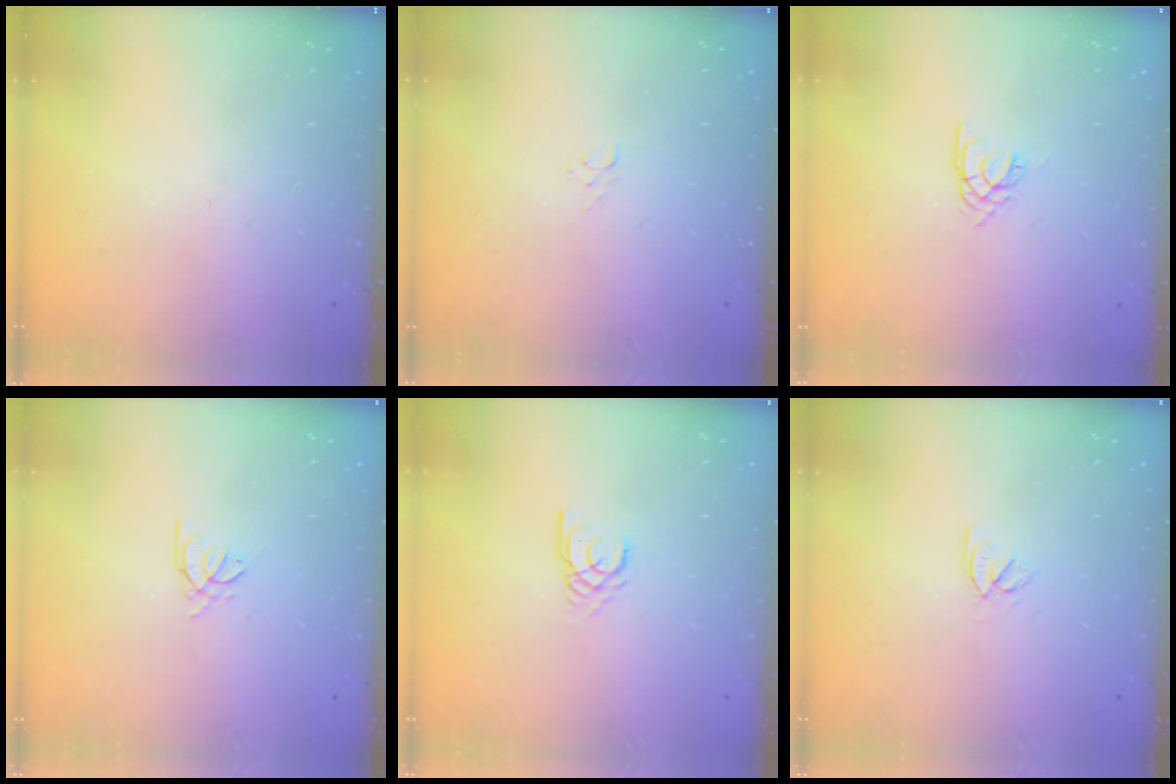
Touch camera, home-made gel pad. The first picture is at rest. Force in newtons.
{"total": 2.9, "press": 2.9, "slide": 0.3}
{"total": 1.4, "press": 1.3, "slide": 0.3}
{"total": 1.4, "press": 1.3, "slide": 0.3}
{"total": 2.1, "press": 2.1, "slide": 0.0}
{"total": 2.5, "press": 2.4, "slide": 0.7}